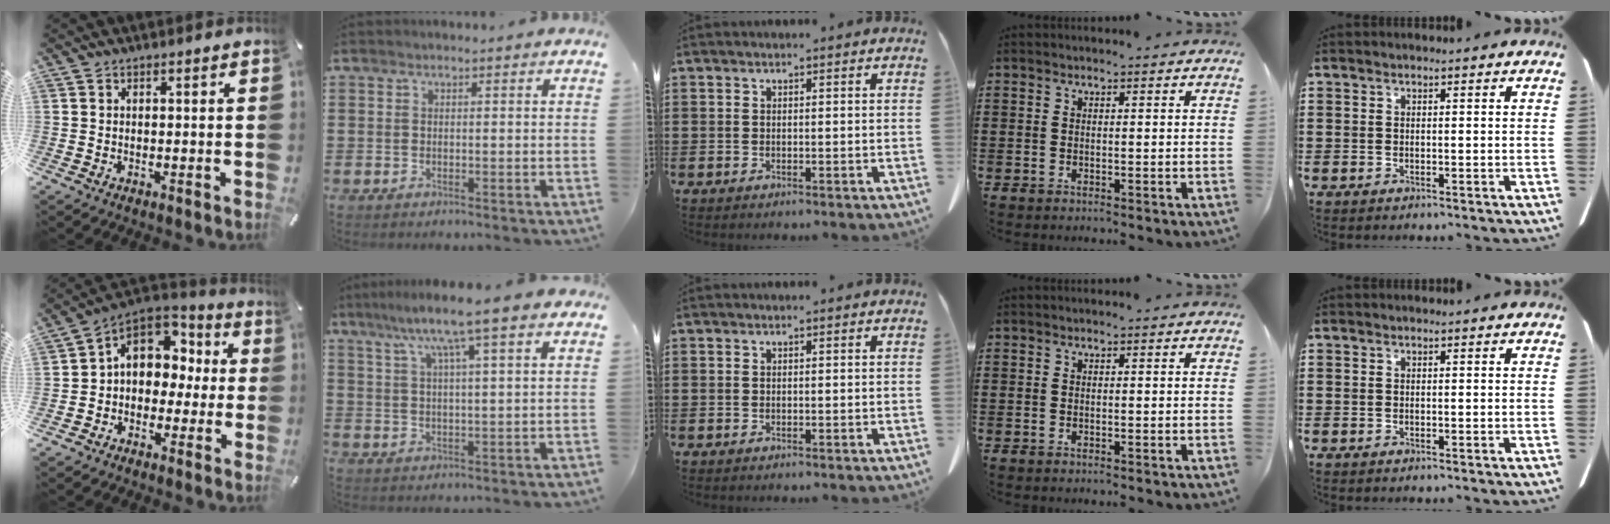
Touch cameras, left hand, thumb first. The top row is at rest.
{"thumb": {"total": 10.4, "force": [2.0, 8.6, 5.4], "torque": [-0.094, -0.003, 0.039]}, "index": {"total": 8.5, "force": [5.5, 0.3, 6.4], "torque": [-0.133, -0.012, 0.090]}}